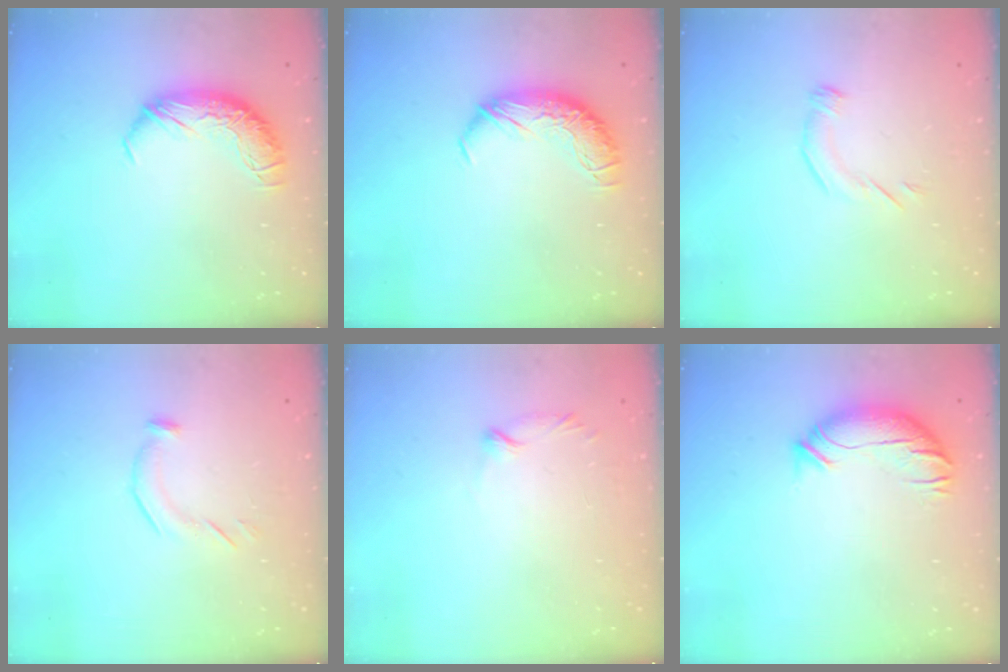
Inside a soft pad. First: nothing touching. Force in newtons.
{"total": 0.0}
{"total": 3.9, "press": 3.8, "slide": 1.0}
{"total": 5.3, "press": 5.2, "slide": 1.0}
{"total": 7.8, "press": 7.7, "slide": 0.8}
{"total": 2.7, "press": 2.1, "slide": 1.7}